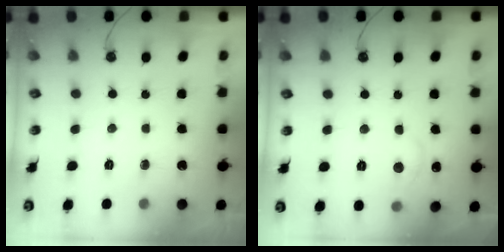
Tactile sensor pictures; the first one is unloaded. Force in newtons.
{"total": 1.2, "press": 0.5, "slide": 1.1}